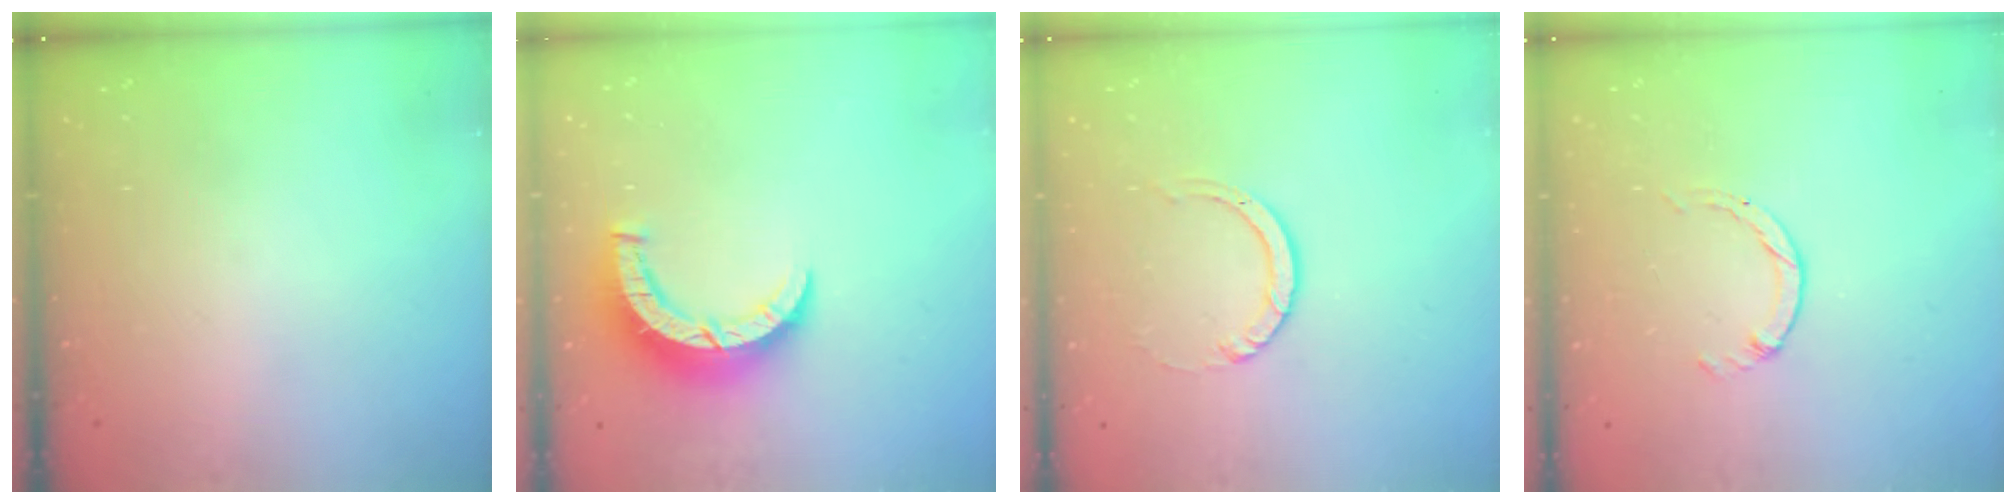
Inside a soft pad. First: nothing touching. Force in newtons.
{"total": 8.3, "press": 8.3, "slide": 0.6}
{"total": 3.9, "press": 3.9, "slide": 0.4}
{"total": 0.0}